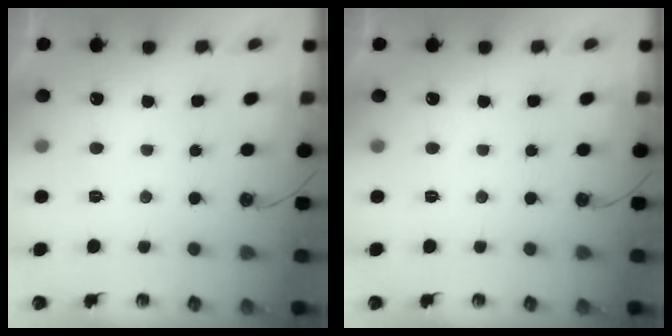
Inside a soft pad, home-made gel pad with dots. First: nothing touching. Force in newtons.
{"total": 0.0}